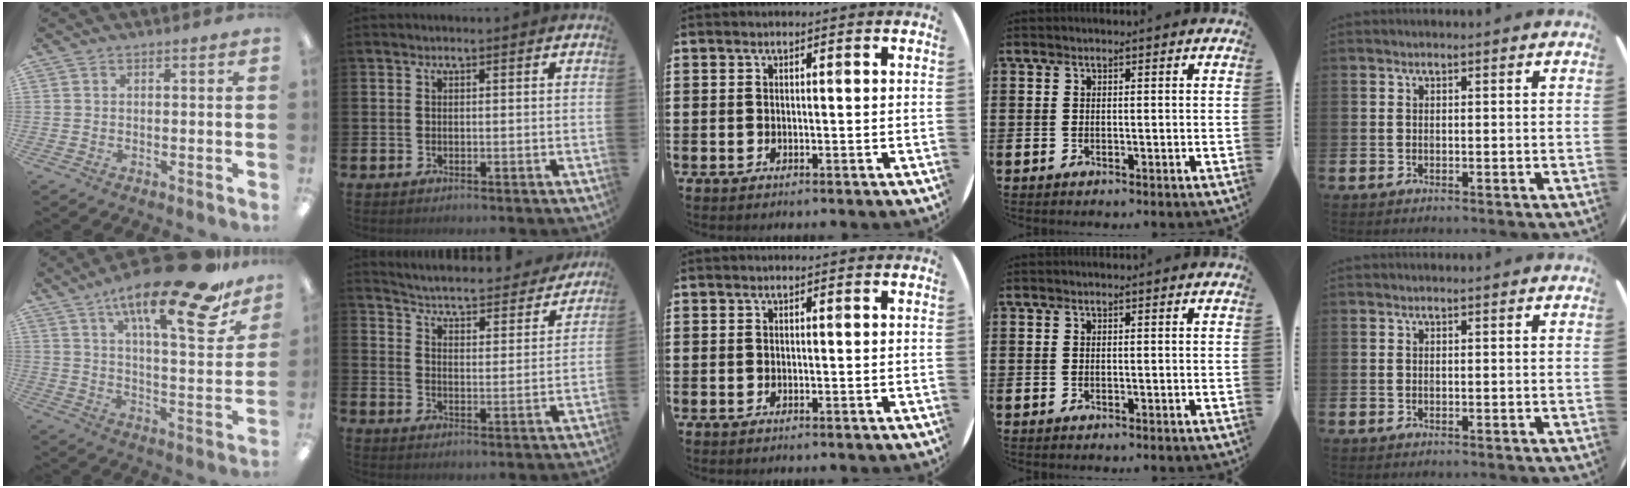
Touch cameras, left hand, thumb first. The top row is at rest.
{"thumb": {"total": 22.7, "force": [14.6, 6.0, 16.4], "torque": [-0.255, -0.086, 0.231]}, "index": {"total": 4.5, "force": [4.4, 0.4, 0.9], "torque": [-0.045, -0.042, 0.068]}}